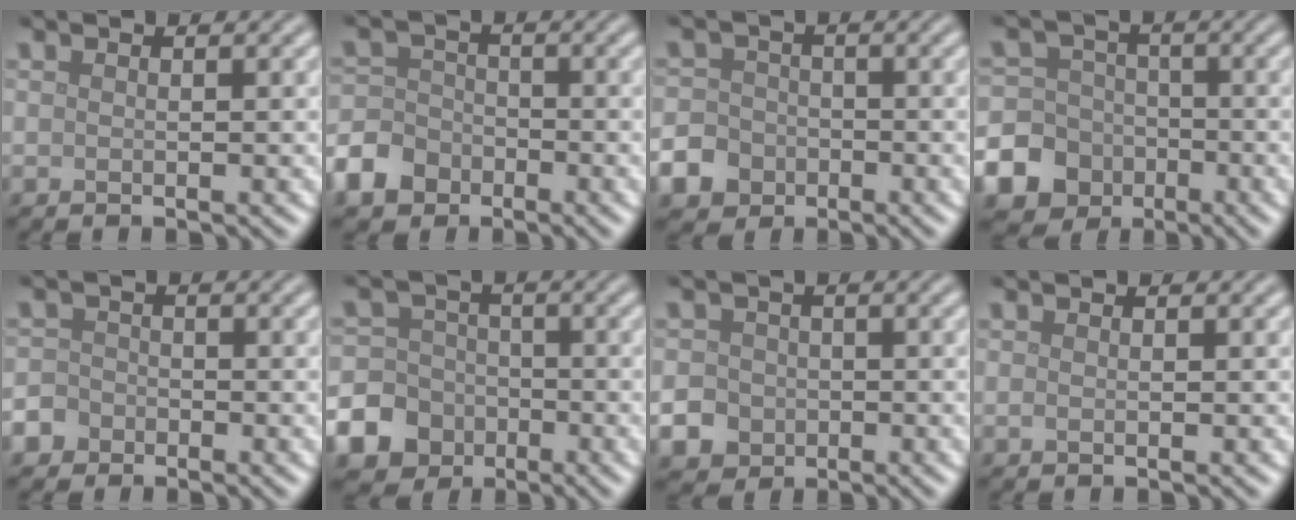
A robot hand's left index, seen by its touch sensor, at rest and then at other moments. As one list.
[{"total": 5.4, "force": [-3.3, 3.9, 1.7], "torque": [-0.035, -0.006, -0.075]}, {"total": 6.5, "force": [-3.5, 5.4, 1.5], "torque": [-0.029, -0.021, -0.079]}, {"total": 12.1, "force": [-5.0, 10.8, 2.2], "torque": [-0.072, -0.032, -0.101]}, {"total": 3.3, "force": [-2.0, 2.6, 0.5], "torque": [0.008, -0.005, -0.044]}, {"total": 10.4, "force": [-4.6, 9.1, 2.0], "torque": [-0.051, -0.025, -0.104]}, {"total": 8.7, "force": [-3.8, 7.5, 2.1], "torque": [-0.054, -0.028, -0.087]}, {"total": 0.0}]